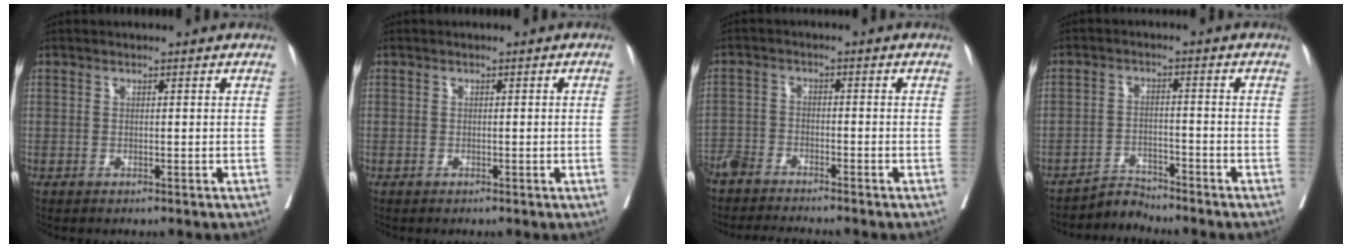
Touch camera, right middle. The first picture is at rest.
{"total": 0.7, "force": [-0.2, -0.1, 0.7], "torque": [-0.009, 0.004, -0.002]}
{"total": 7.0, "force": [-6.8, 0.5, 1.5], "torque": [-0.017, -0.010, -0.117]}
{"total": 3.6, "force": [-3.4, -0.1, -1.0], "torque": [0.019, -0.007, -0.060]}